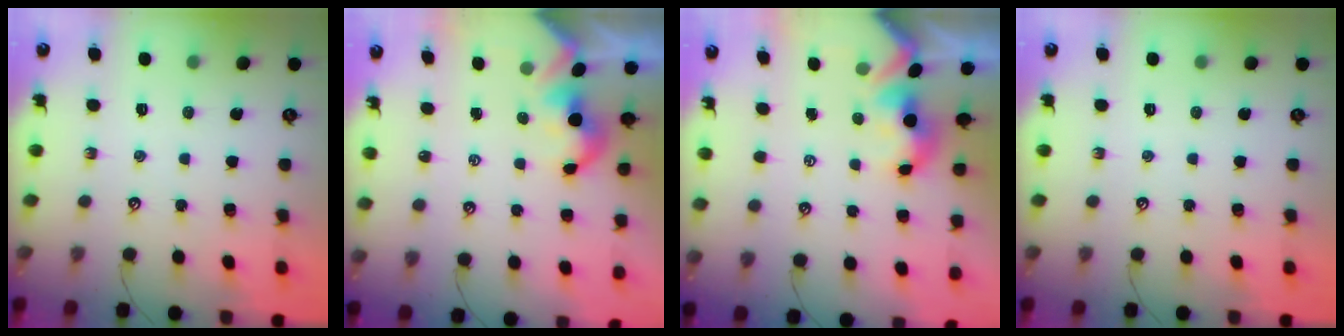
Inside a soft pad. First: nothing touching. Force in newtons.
{"total": 1.8, "press": 1.8, "slide": 0.2}
{"total": 1.6, "press": 1.4, "slide": 0.7}
{"total": 0.0}